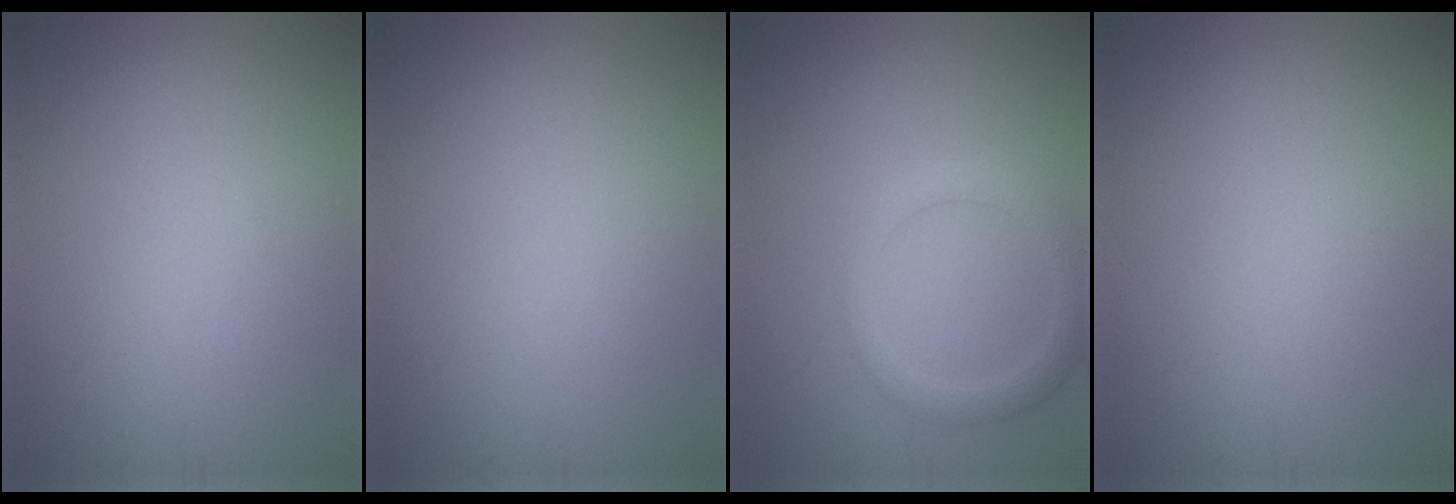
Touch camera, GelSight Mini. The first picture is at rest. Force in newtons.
{"total": 0.0}
{"total": 2.6, "press": 2.6, "slide": 0.3}
{"total": 0.0}